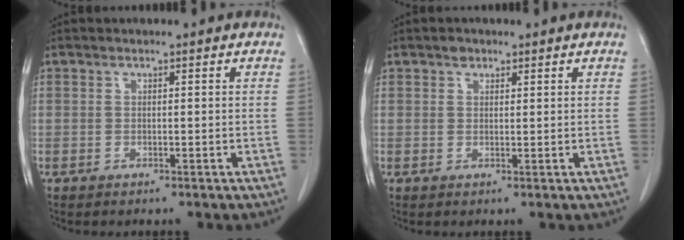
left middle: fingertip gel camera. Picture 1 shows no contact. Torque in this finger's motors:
{"motor_torque": [-0.15, 0.10, -0.03, 0.00]}